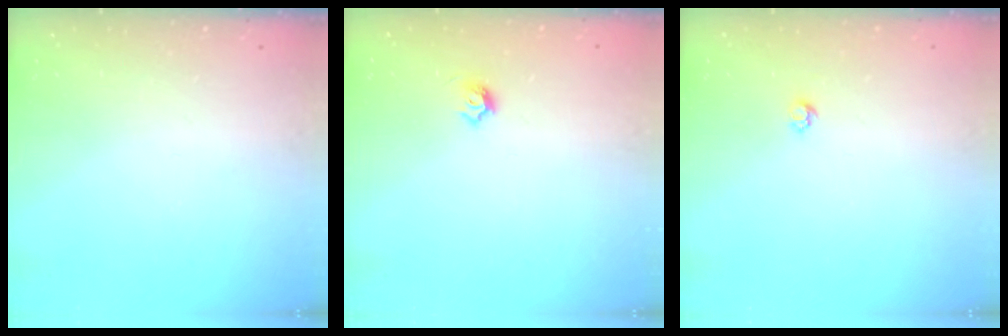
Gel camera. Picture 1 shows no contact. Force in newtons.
{"total": 4.5, "press": 4.3, "slide": 1.0}
{"total": 3.8, "press": 3.7, "slide": 0.5}